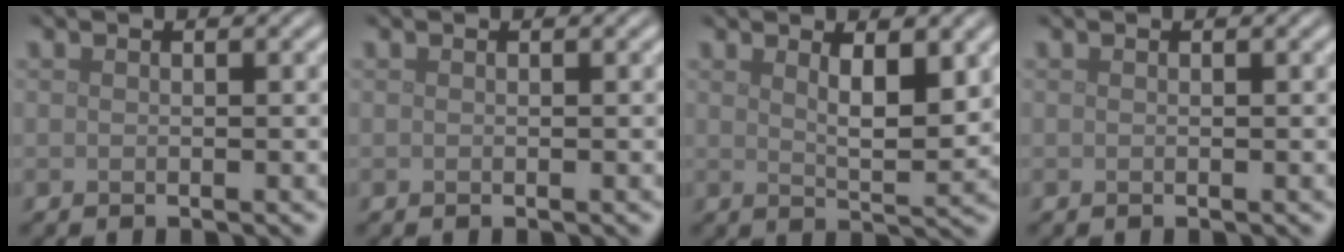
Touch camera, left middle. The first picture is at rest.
{"total": 0.0}
{"total": 3.5, "force": [1.7, 0.9, 3.0], "torque": [-0.051, -0.008, 0.031]}
{"total": 0.0}